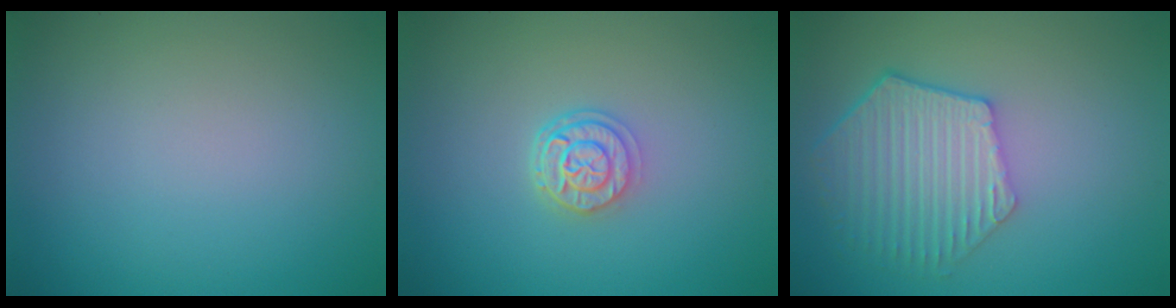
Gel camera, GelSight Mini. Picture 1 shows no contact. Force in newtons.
{"total": 2.7, "press": 2.2, "slide": 1.5}
{"total": 5.7, "press": 4.5, "slide": 3.5}